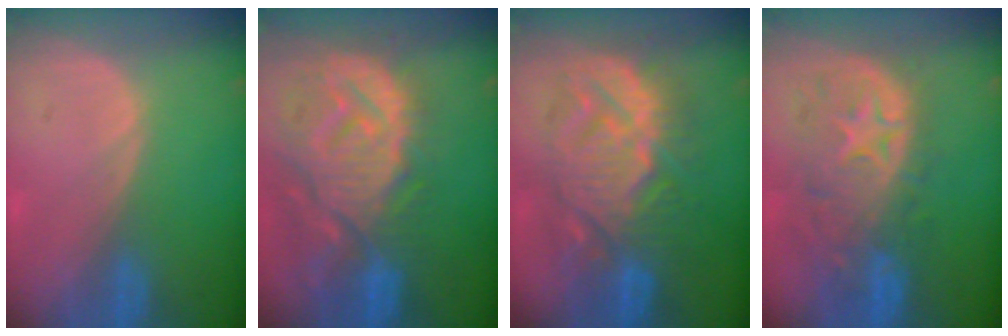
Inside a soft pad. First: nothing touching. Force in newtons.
{"total": 14.0, "press": 12.1, "slide": 6.9}
{"total": 11.5, "press": 11.5, "slide": 1.0}
{"total": 11.0, "press": 9.8, "slide": 5.1}